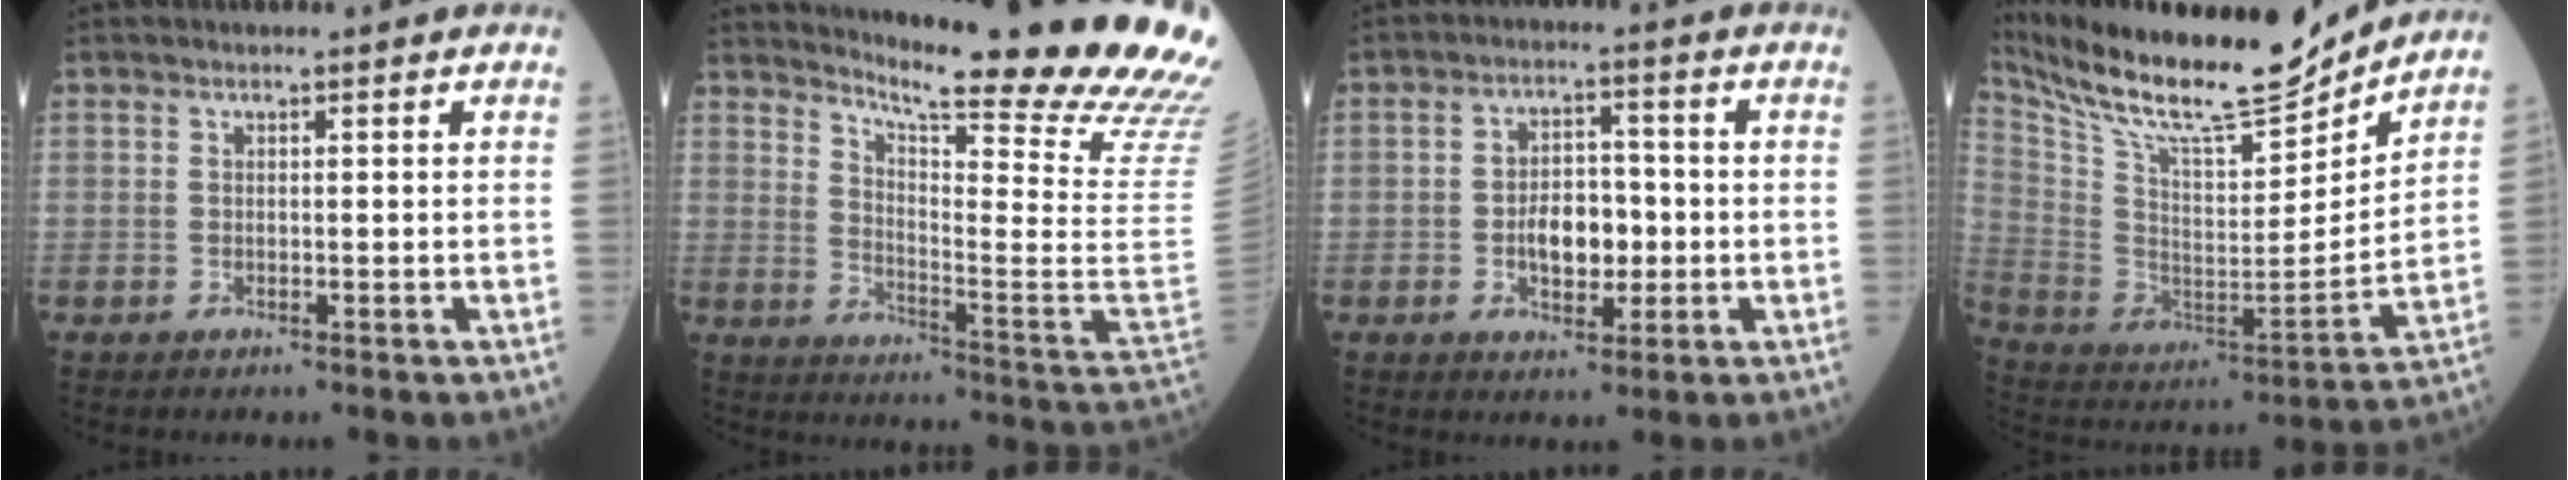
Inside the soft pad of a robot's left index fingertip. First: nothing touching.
{"total": 28.2, "force": [25.0, -1.5, 13.0], "torque": [-0.193, -0.163, 0.309]}
{"total": 6.4, "force": [-1.5, 3.6, 5.0], "torque": [-0.090, 0.005, -0.022]}
{"total": 23.1, "force": [20.7, 3.4, 9.6], "torque": [-0.201, -0.032, 0.345]}